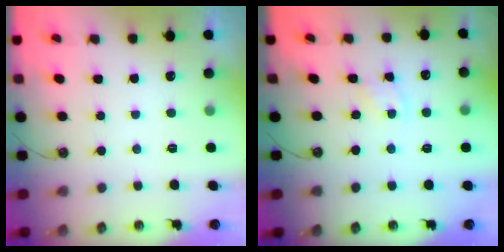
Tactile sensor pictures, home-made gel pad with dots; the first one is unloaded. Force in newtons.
{"total": 2.9, "press": 2.9, "slide": 0.5}